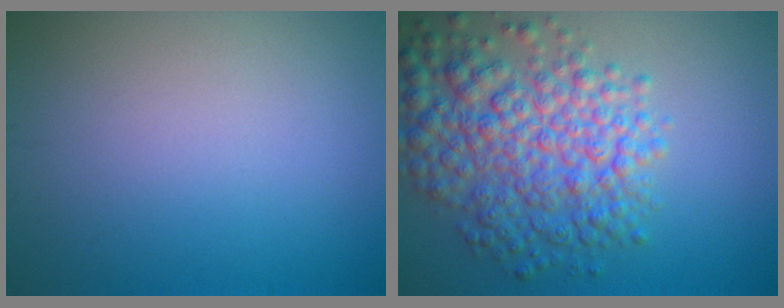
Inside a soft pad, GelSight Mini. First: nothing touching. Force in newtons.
{"total": 7.5, "press": 7.5, "slide": 0.1}